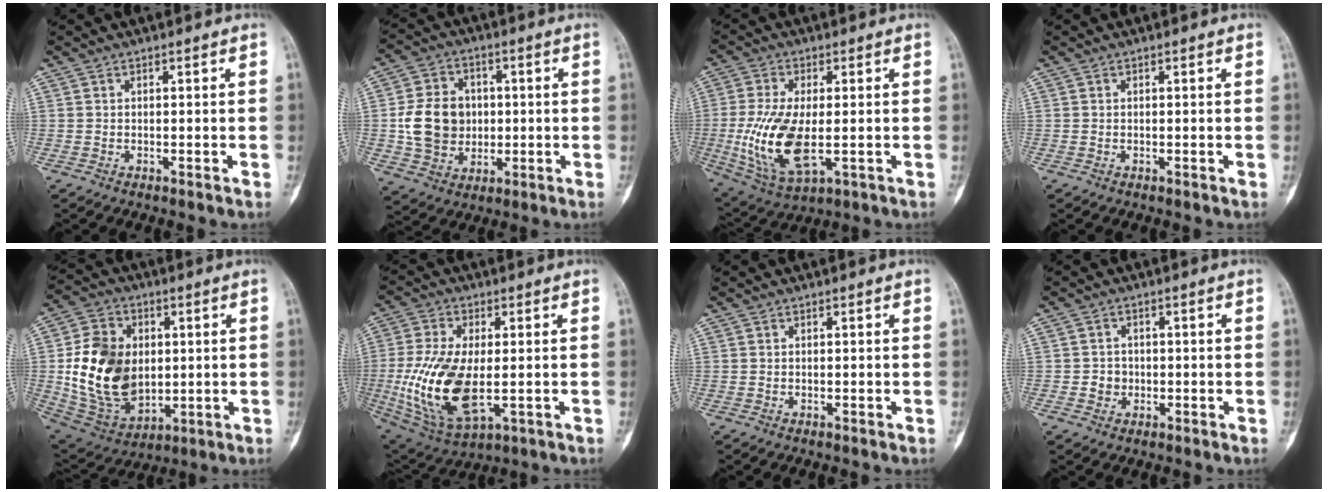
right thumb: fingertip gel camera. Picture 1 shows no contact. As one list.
[{"total": 12.1, "force": [0.0, 10.2, 6.6], "torque": [-0.091, 0.007, 0.007]}, {"total": 14.1, "force": [-1.7, 6.4, 12.4], "torque": [-0.261, -0.014, -0.017]}, {"total": 0.0}, {"total": 18.9, "force": [0.9, 13.5, 13.2], "torque": [-0.216, -0.008, 0.036]}, {"total": 17.2, "force": [-1.7, 8.5, 14.9], "torque": [-0.309, -0.012, -0.013]}, {"total": 0.0}, {"total": 2.6, "force": [-0.5, 2.4, 0.7], "torque": [0.004, 0.008, -0.009]}]